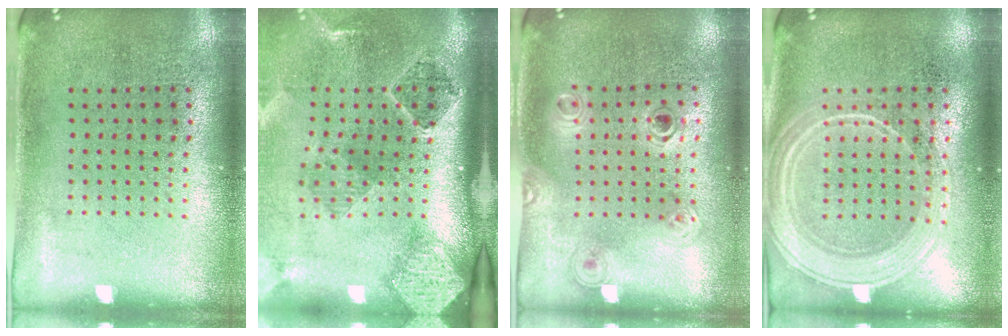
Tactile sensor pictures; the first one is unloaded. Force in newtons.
{"total": 2.8, "press": 1.9, "slide": 2.1}
{"total": 1.2, "press": 1.1, "slide": 0.5}
{"total": 2.0, "press": 2.0, "slide": 0.3}